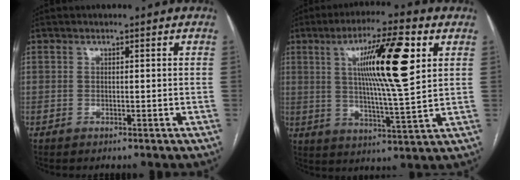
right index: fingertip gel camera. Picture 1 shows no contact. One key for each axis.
{"total": 14.2, "fx": 4.4, "fy": 0.6, "fz": 13.5, "tx": -0.230, "ty": 0.003, "tz": 0.074}